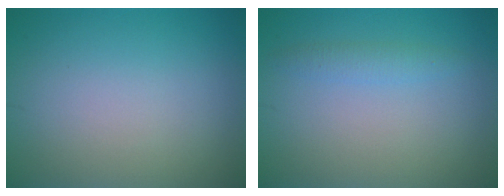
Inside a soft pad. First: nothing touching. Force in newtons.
{"total": 1.4, "press": 1.4, "slide": 0.1}